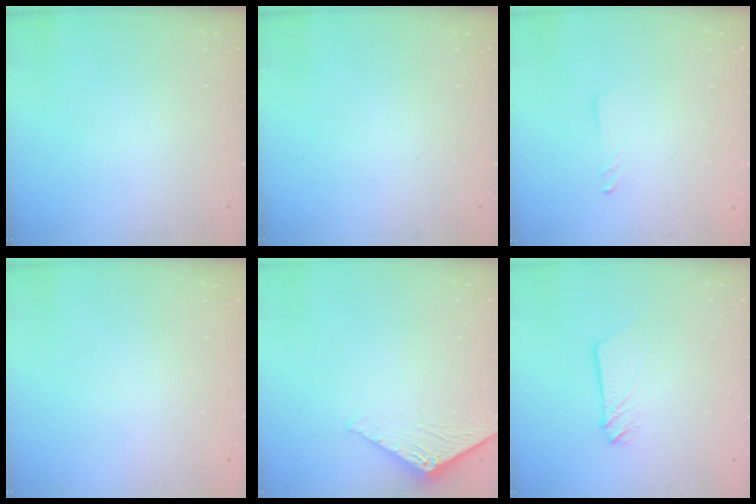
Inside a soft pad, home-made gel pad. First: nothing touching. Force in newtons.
{"total": 0.0}
{"total": 1.6, "press": 1.6, "slide": 0.1}
{"total": 0.0}
{"total": 2.4, "press": 2.4, "slide": 0.2}
{"total": 3.0, "press": 3.0, "slide": 0.2}